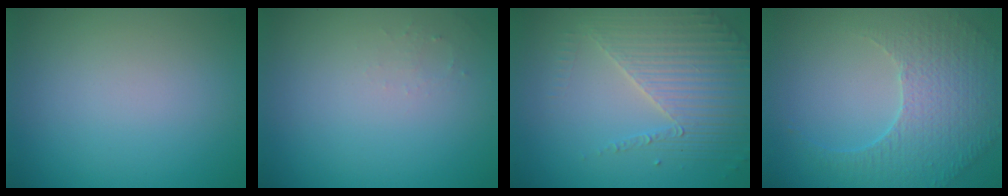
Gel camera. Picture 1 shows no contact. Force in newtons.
{"total": 0.8, "press": 0.8, "slide": 0.3}
{"total": 3.9, "press": 3.7, "slide": 1.3}
{"total": 5.1, "press": 3.7, "slide": 3.5}